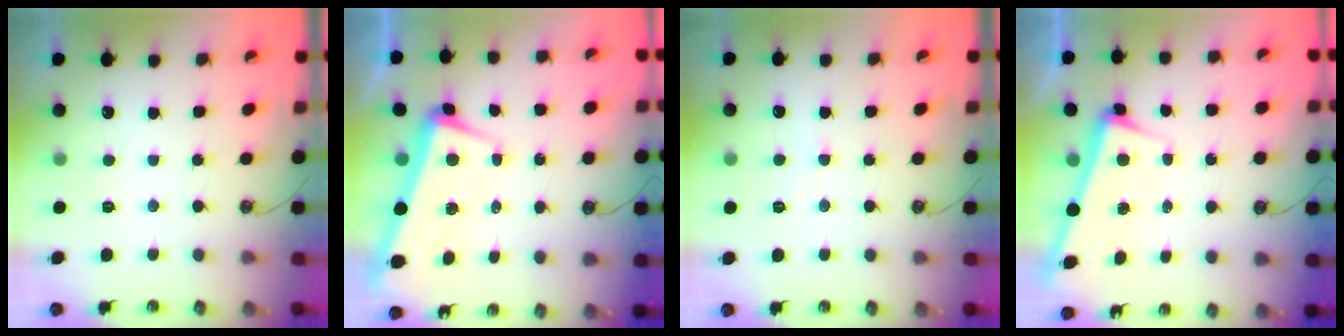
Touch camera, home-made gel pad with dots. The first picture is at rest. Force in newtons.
{"total": 2.1, "press": 0.4, "slide": 2.0}
{"total": 0.9, "press": 0.8, "slide": 0.3}
{"total": 3.5, "press": 3.3, "slide": 1.1}